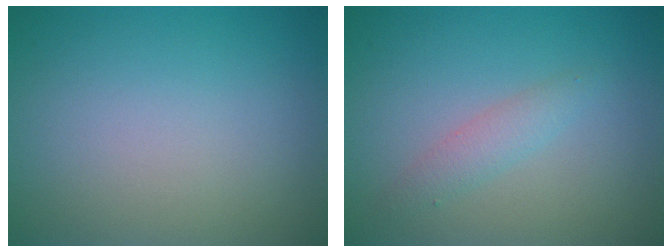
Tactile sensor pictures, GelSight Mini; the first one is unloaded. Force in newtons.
{"total": 1.7, "press": 1.7, "slide": 0.1}